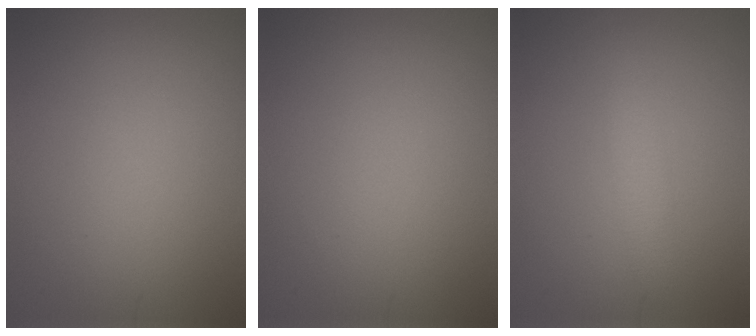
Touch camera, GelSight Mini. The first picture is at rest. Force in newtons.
{"total": 0.0}
{"total": 2.0, "press": 2.0, "slide": 0.0}